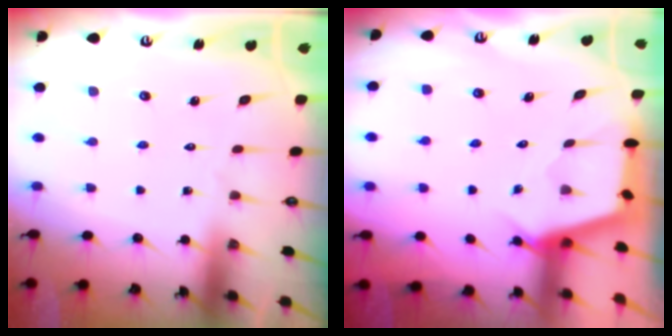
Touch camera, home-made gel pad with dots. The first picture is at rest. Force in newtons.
{"total": 2.5, "press": 2.5, "slide": 0.4}